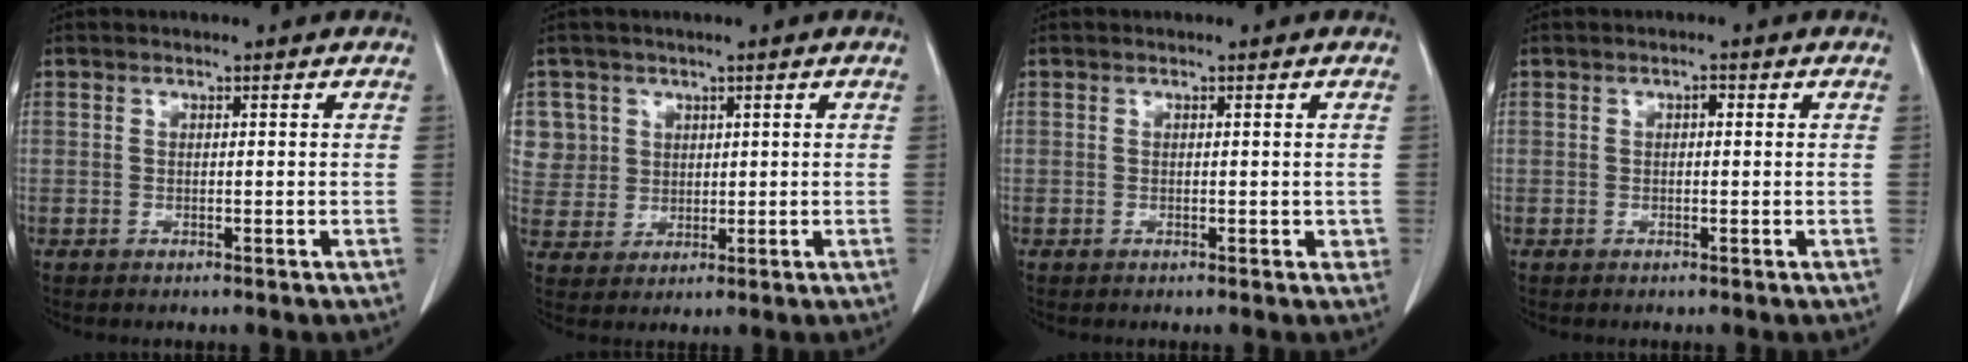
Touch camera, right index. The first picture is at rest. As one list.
[{"total": 6.7, "force": [2.4, 6.3, 0.0], "torque": [0.007, 0.015, 0.058]}, {"total": 1.3, "force": [-0.3, 0.8, 1.0], "torque": [-0.007, 0.001, -0.004]}, {"total": 0.9, "force": [0.1, 0.4, 0.8], "torque": [-0.010, 0.003, -0.001]}]